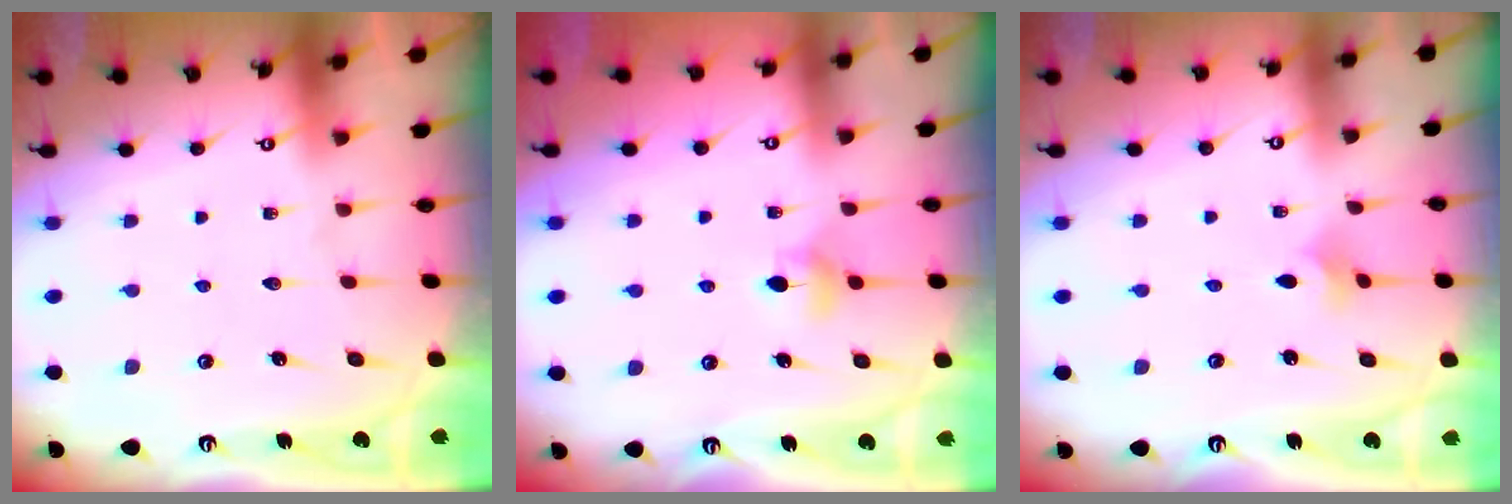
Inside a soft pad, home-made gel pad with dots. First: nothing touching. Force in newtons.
{"total": 4.7, "press": 4.6, "slide": 1.0}
{"total": 1.6, "press": 1.5, "slide": 0.4}